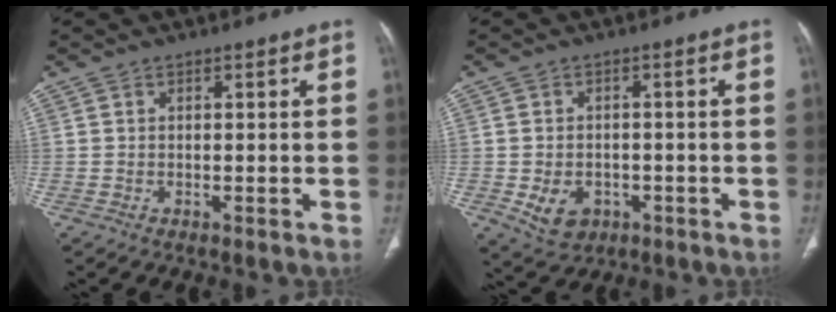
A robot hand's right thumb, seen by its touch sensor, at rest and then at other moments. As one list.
[{"total": 6.2, "force": [-2.0, 4.8, 3.4], "torque": [-0.049, 0.010, -0.017]}]